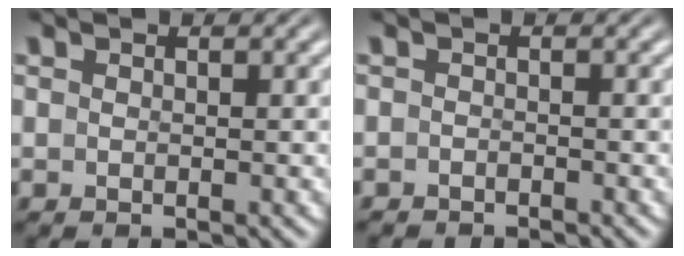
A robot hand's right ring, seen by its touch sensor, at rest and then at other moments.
{"total": 1.5, "force": [-1.5, 0.0, -0.3], "torque": [-0.002, -0.014, -0.019]}